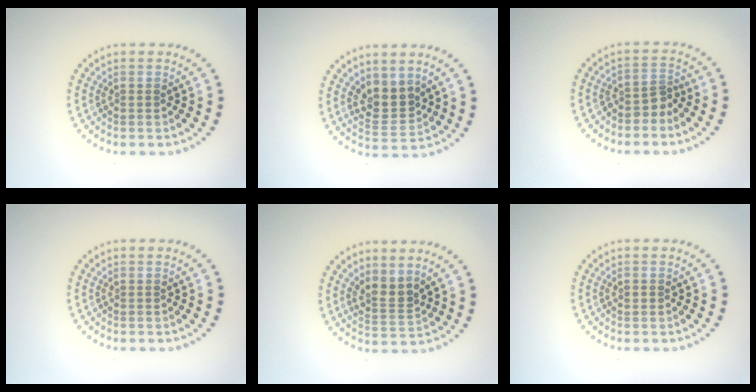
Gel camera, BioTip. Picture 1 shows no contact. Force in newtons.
{"total": 2.9, "press": 2.6, "slide": 1.3}
{"total": 2.0, "press": 1.4, "slide": 1.4}
{"total": 0.0}
{"total": 2.5, "press": 2.1, "slide": 1.4}
{"total": 0.9, "press": 0.9, "slide": 0.1}